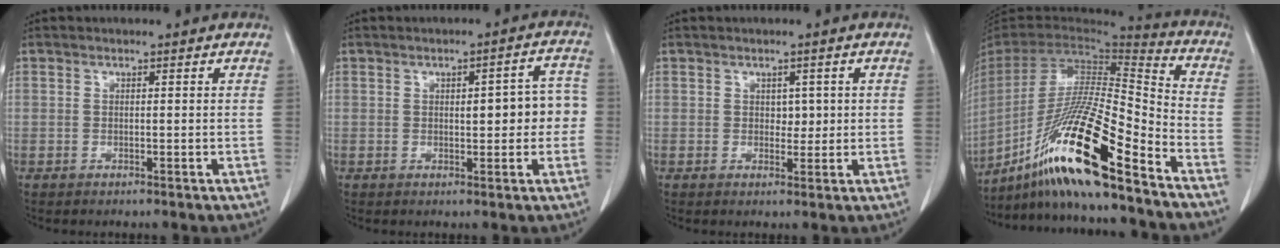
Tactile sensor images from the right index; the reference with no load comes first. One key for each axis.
{"total": 6.9, "fx": 0.2, "fy": 2.6, "fz": 6.4, "tx": -0.072, "ty": 0.026, "tz": 0.005}
{"total": 2.2, "fx": 0.5, "fy": 1.5, "fz": 1.6, "tx": -0.016, "ty": -0.001, "tz": 0.009}
{"total": 23.3, "fx": -16.2, "fy": 0.8, "fz": 16.7, "tx": -0.331, "ty": -0.032, "tz": -0.298}